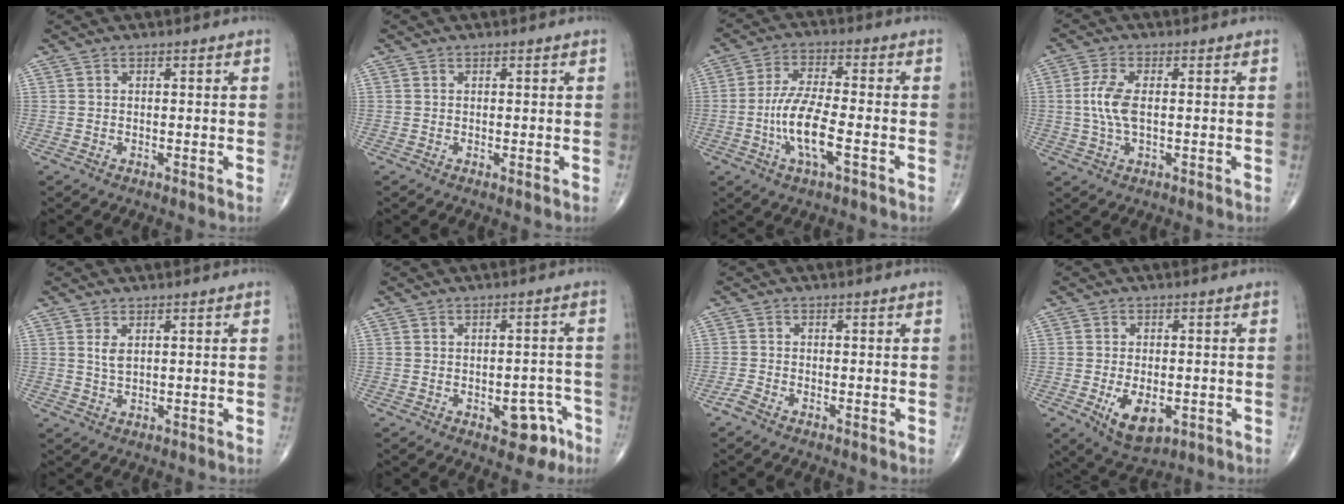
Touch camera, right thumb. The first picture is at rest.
{"total": 0.0}
{"total": 10.2, "force": [-3.0, 2.9, 9.3], "torque": [-0.192, 0.014, -0.058]}
{"total": 6.1, "force": [0.1, 2.7, 5.5], "torque": [-0.131, 0.003, -0.001]}
{"total": 2.1, "force": [0.8, 1.0, 1.7], "torque": [-0.032, -0.004, 0.021]}
{"total": 6.6, "force": [-3.2, 3.6, 4.5], "torque": [-0.029, 0.030, -0.033]}
{"total": 1.6, "force": [-1.3, 0.3, 0.8], "torque": [-0.027, 0.002, -0.030]}
{"total": 8.0, "force": [-2.4, 4.3, 6.3], "torque": [-0.097, -0.006, -0.027]}